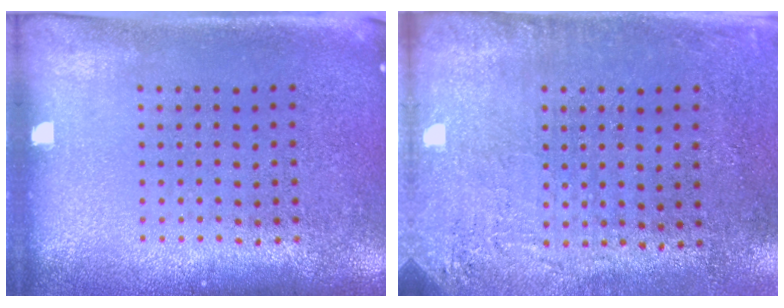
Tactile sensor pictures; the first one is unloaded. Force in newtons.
{"total": 2.8, "press": 2.3, "slide": 1.5}